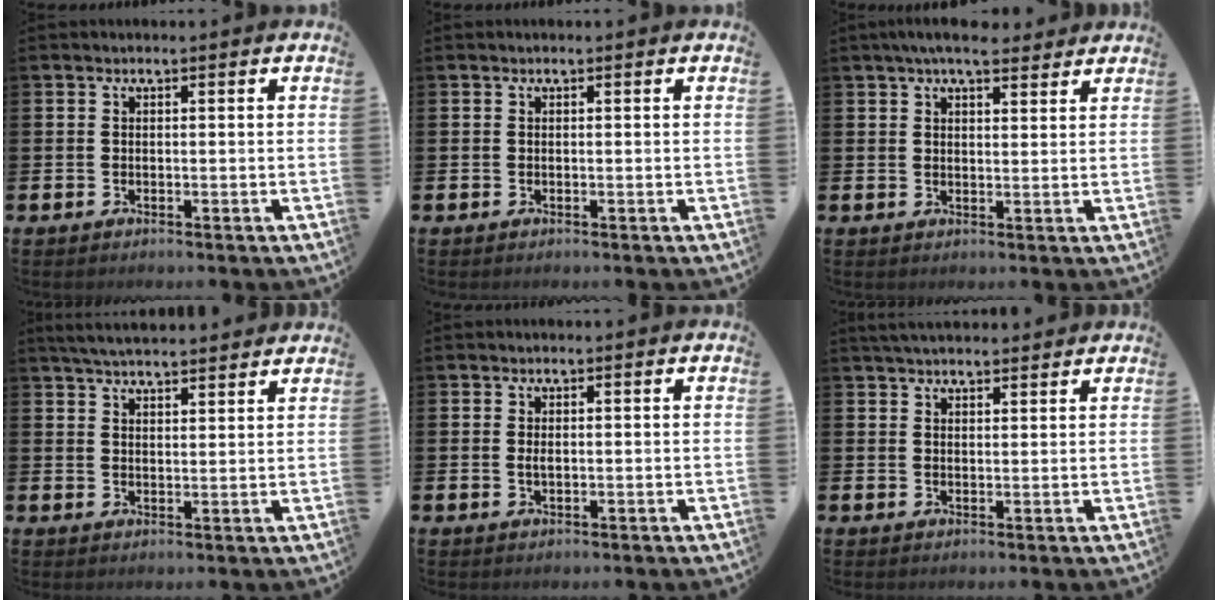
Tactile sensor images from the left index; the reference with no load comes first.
{"total": 0.0}
{"total": 5.2, "force": [4.6, 1.3, 2.1], "torque": [-0.043, -0.013, 0.081]}
{"total": 4.5, "force": [4.4, 0.3, 0.9], "torque": [-0.024, -0.019, 0.080]}
{"total": 0.9, "force": [0.2, 0.4, 0.8], "torque": [-0.011, 0.001, 0.001]}
{"total": 3.2, "force": [3.1, 0.6, 0.7], "torque": [-0.018, -0.008, 0.057]}